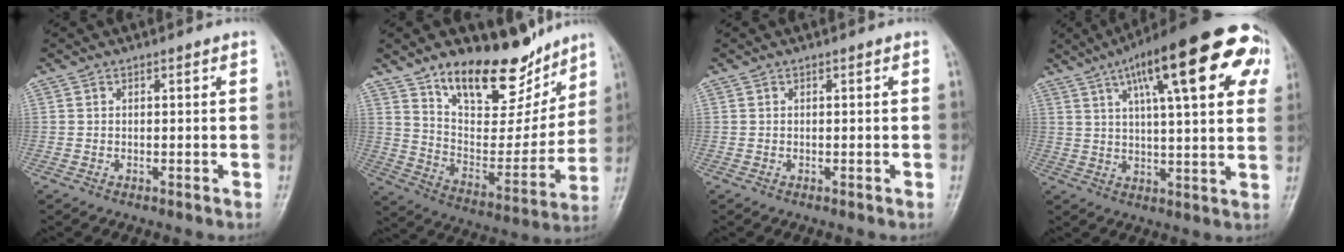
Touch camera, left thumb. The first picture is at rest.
{"total": 20.1, "force": [14.5, 9.1, 10.5], "torque": [-0.102, -0.088, 0.239]}
{"total": 0.0}
{"total": 25.4, "force": [10.7, 7.2, 21.9], "torque": [-0.297, 0.013, 0.147]}